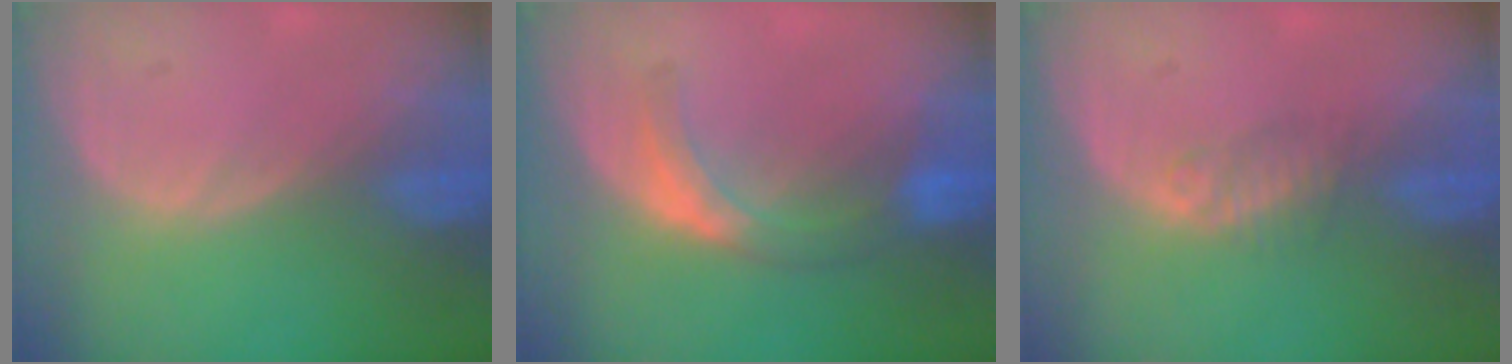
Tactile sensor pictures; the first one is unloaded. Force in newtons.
{"total": 5.8, "press": 5.3, "slide": 2.4}
{"total": 2.2, "press": 1.9, "slide": 1.0}